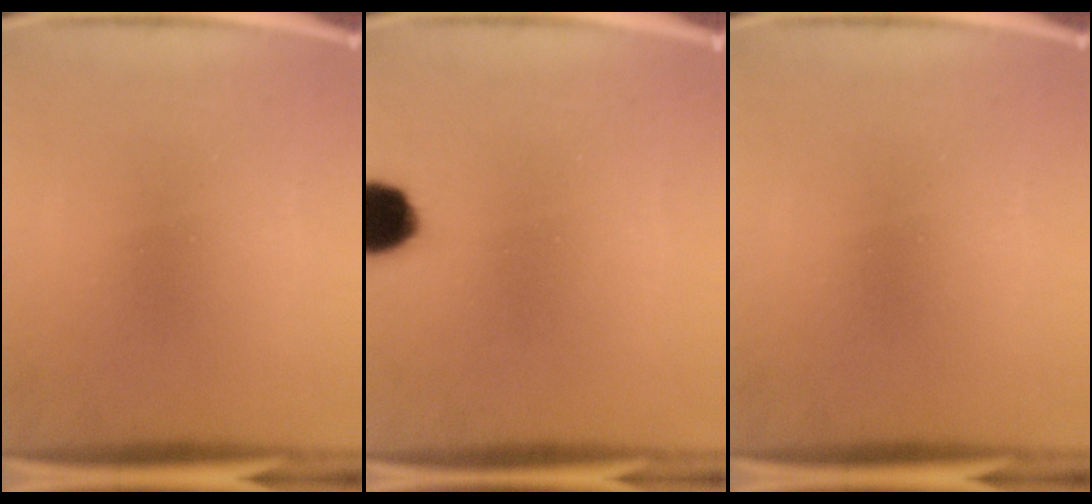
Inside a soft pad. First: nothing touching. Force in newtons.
{"total": 9.3}
{"total": 0.0}